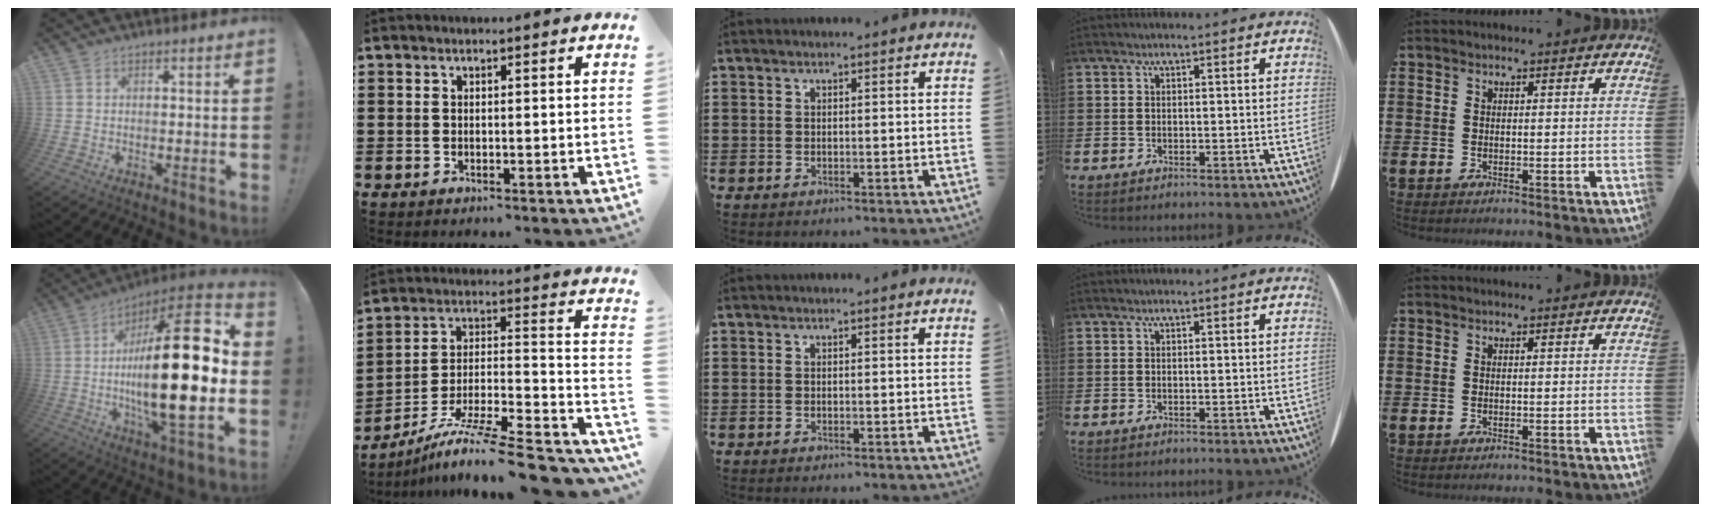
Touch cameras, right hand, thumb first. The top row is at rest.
{"thumb": {"total": 28.9, "force": [-1.2, 8.3, 27.6], "torque": [-0.457, 0.000, -0.028]}, "index": {"total": 11.1, "force": [-8.5, 0.7, 7.1], "torque": [-0.107, 0.003, -0.157]}}